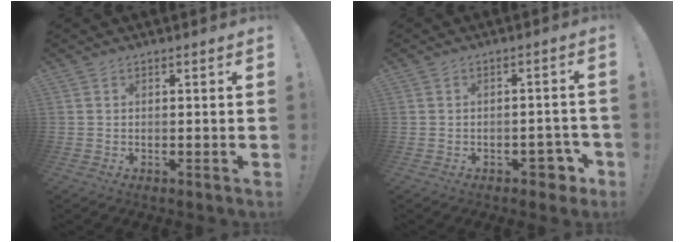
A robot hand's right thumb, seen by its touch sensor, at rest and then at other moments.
{"total": 5.7, "force": [-2.8, 3.6, 3.5], "torque": [-0.034, 0.019, -0.045]}